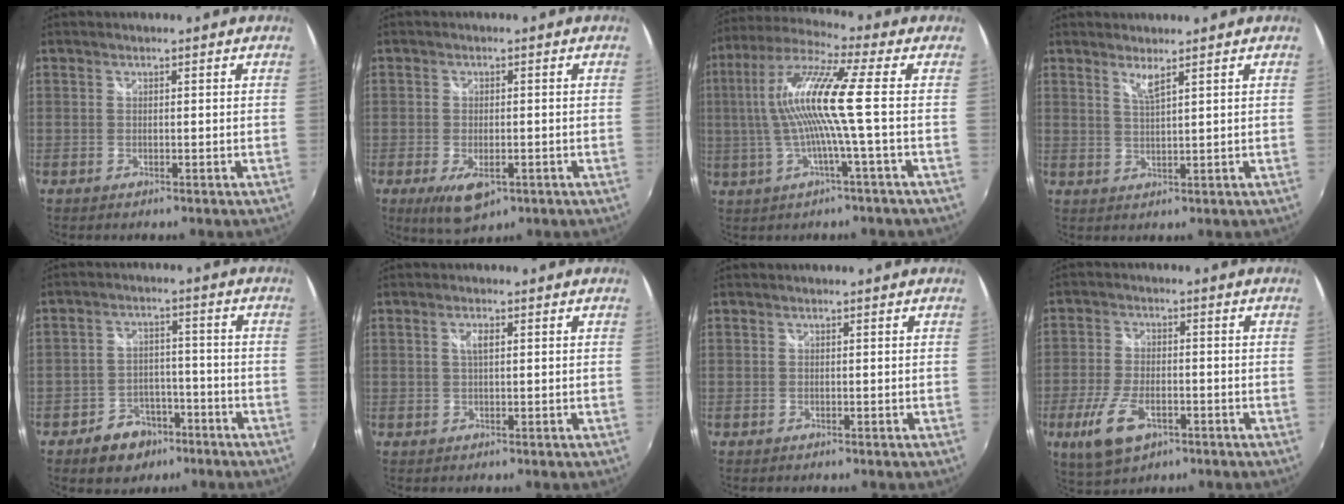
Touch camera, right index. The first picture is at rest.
{"total": 6.7, "force": [-3.0, 3.1, 5.2], "torque": [-0.105, -0.023, -0.046]}
{"total": 12.6, "force": [-0.5, -1.1, 12.5], "torque": [-0.242, 0.007, -0.010]}
{"total": 2.4, "force": [1.7, -0.3, 1.6], "torque": [-0.033, -0.006, 0.029]}
{"total": 8.0, "force": [-5.0, 5.7, 2.5], "torque": [-0.067, 0.020, -0.065]}
{"total": 2.0, "force": [0.6, 0.7, 1.8], "torque": [-0.033, 0.002, 0.009]}
{"total": 0.0}
{"total": 9.7, "force": [-4.4, 4.8, 7.2], "torque": [-0.164, -0.016, -0.078]}